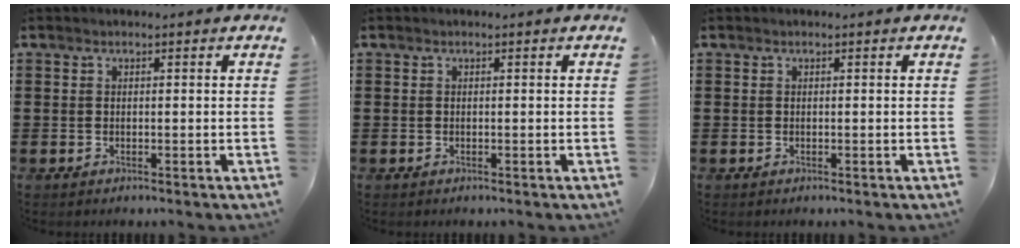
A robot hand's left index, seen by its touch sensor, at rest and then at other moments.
{"total": 0.0}
{"total": 0.0}